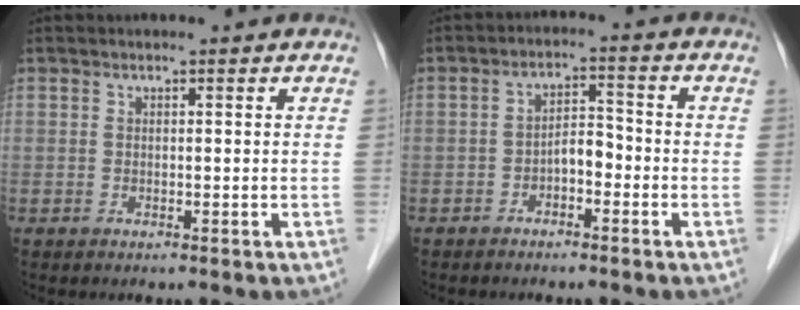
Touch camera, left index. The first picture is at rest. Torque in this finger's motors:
{"motor_torque": [0.04, 0.03, 0.04, 0.02]}